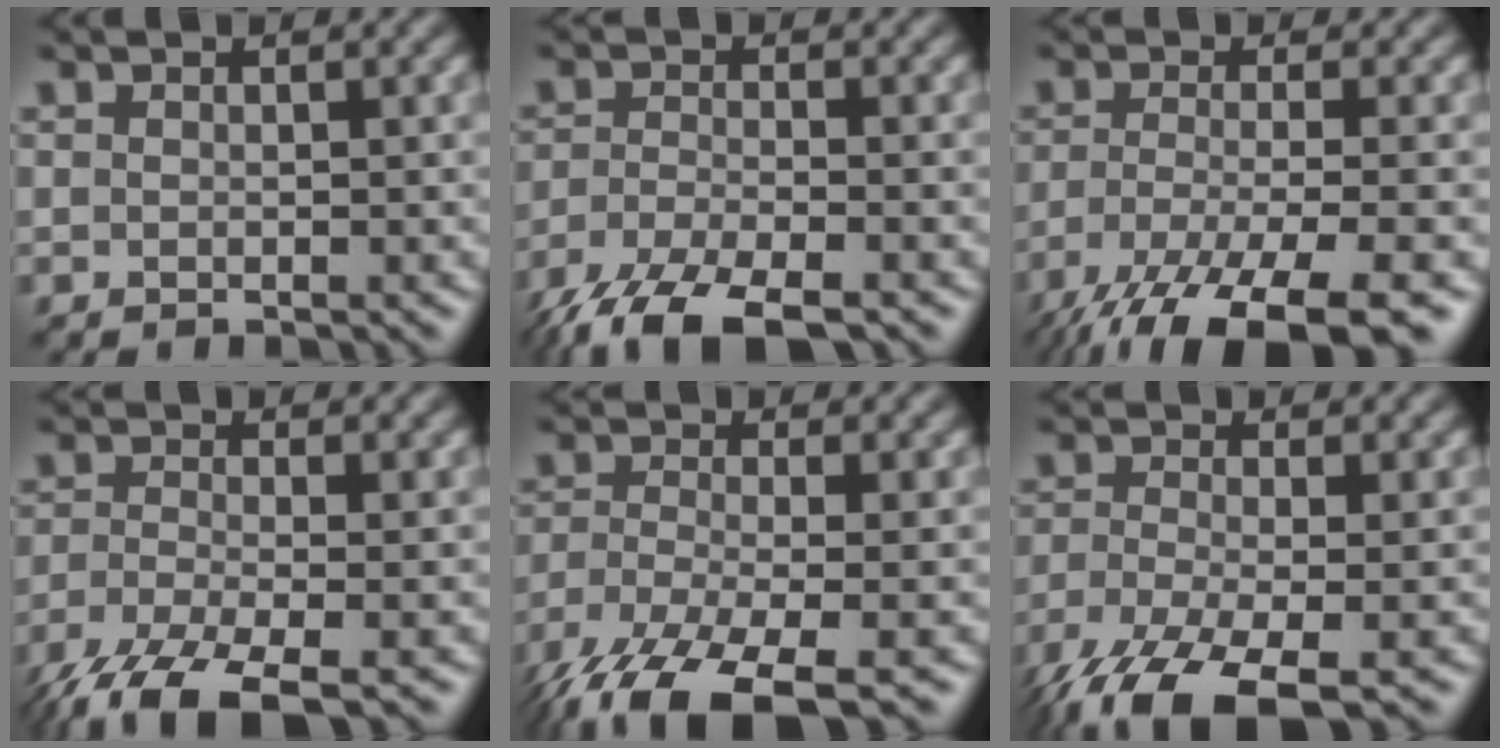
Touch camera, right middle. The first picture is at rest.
{"total": 8.2, "force": [-6.1, 2.3, 4.9], "torque": [-0.111, -0.030, -0.117]}
{"total": 10.6, "force": [-7.1, 2.6, 7.5], "torque": [-0.131, -0.019, -0.123]}
{"total": 8.2, "force": [-5.5, 2.5, 5.5], "torque": [-0.126, -0.026, -0.106]}
{"total": 8.6, "force": [-6.1, 2.3, 5.6], "torque": [-0.118, -0.020, -0.117]}
{"total": 8.3, "force": [-5.4, 2.8, 5.7], "torque": [-0.126, -0.025, -0.104]}